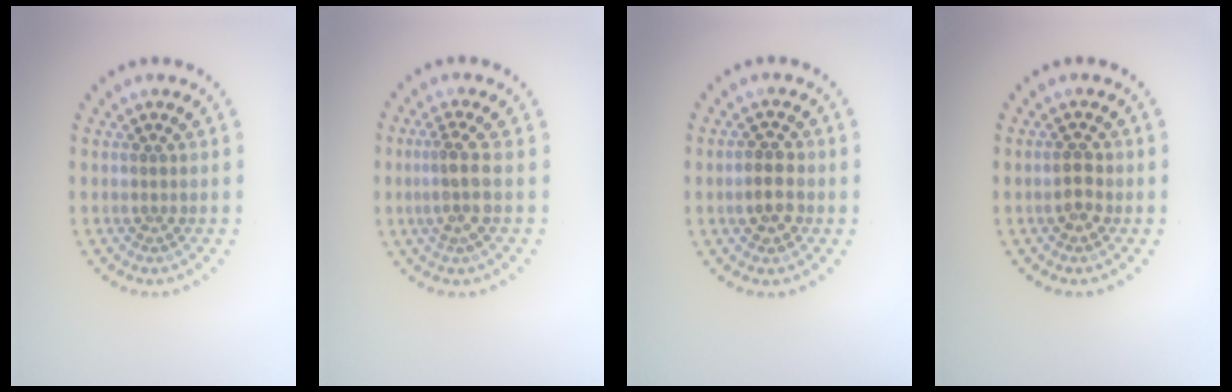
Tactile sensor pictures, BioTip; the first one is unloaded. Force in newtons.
{"total": 2.5, "press": 1.9, "slide": 1.5}
{"total": 2.7, "press": 2.6, "slide": 0.5}
{"total": 1.9, "press": 1.9, "slide": 0.1}